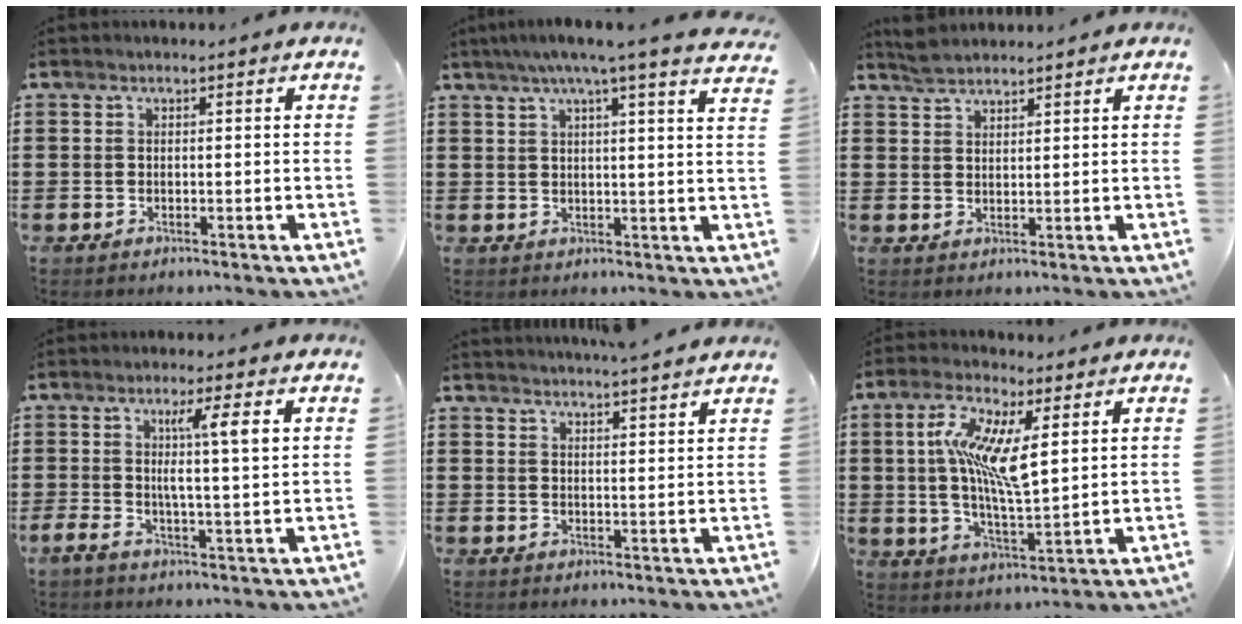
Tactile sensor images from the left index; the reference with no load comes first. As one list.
[{"total": 5.6, "force": [4.2, -0.5, 3.6], "torque": [-0.083, -0.015, 0.070]}, {"total": 2.7, "force": [2.6, 0.7, 0.5], "torque": [-0.017, 0.003, 0.050]}, {"total": 7.3, "force": [1.8, 0.7, 7.1], "torque": [-0.122, -0.005, 0.022]}, {"total": 3.1, "force": [3.0, -0.6, 0.2], "torque": [-0.013, -0.013, 0.055]}, {"total": 10.5, "force": [3.4, 3.0, 9.5], "torque": [-0.195, 0.002, 0.057]}]